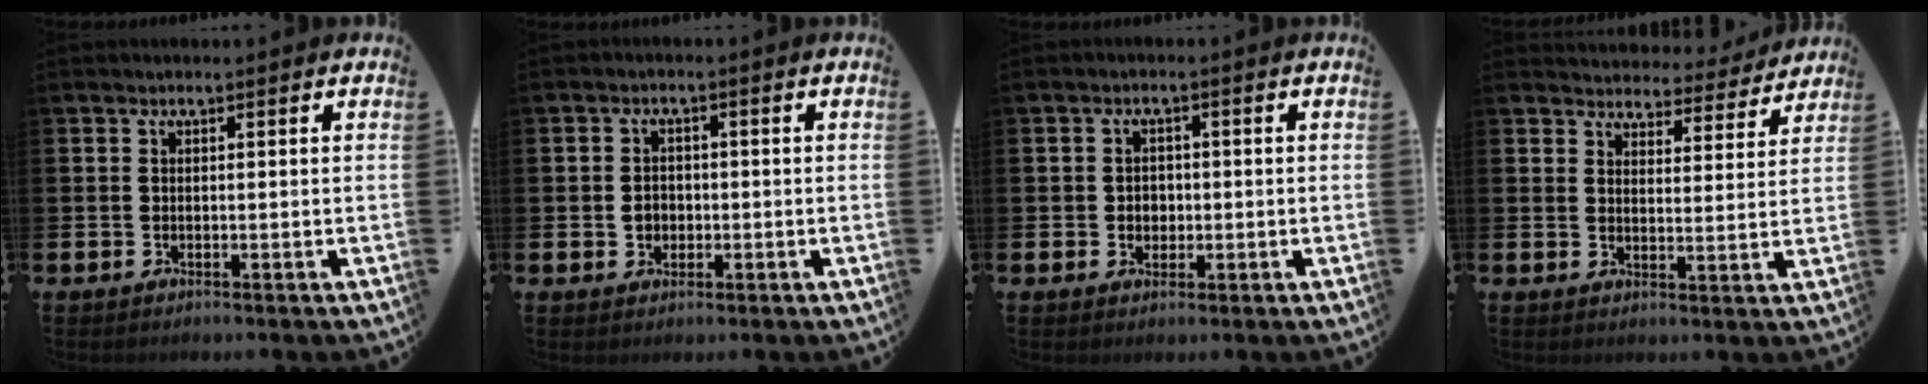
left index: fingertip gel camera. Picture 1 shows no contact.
{"total": 2.4, "force": [-0.3, 2.1, 1.1], "torque": [-0.005, 0.000, -0.014]}
{"total": 2.3, "force": [-0.1, 2.2, 0.8], "torque": [-0.002, 0.002, -0.011]}
{"total": 4.3, "force": [4.1, 1.1, 0.0], "torque": [-0.003, -0.038, 0.067]}